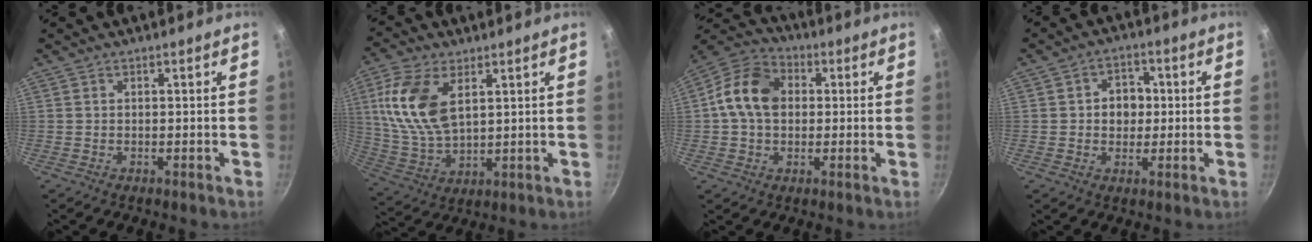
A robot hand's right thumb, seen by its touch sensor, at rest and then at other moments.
{"total": 14.6, "force": [4.6, 7.9, 11.4], "torque": [-0.226, -0.010, 0.099]}
{"total": 12.3, "force": [1.2, 9.2, 8.0], "torque": [-0.118, 0.022, 0.002]}
{"total": 6.1, "force": [0.4, 5.1, 3.4], "torque": [-0.016, 0.005, 0.000]}